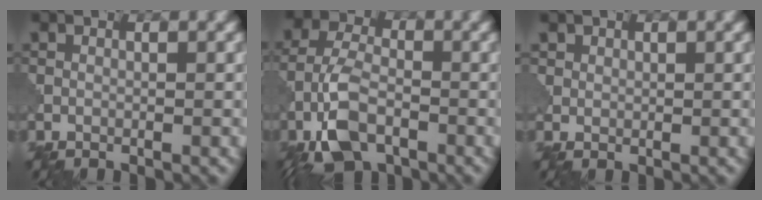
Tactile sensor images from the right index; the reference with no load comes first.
{"total": 6.9, "force": [-3.3, 3.7, 4.8], "torque": [-0.104, 0.004, -0.078]}
{"total": 1.2, "force": [0.6, 1.0, 0.3], "torque": [-0.002, -0.002, 0.013]}